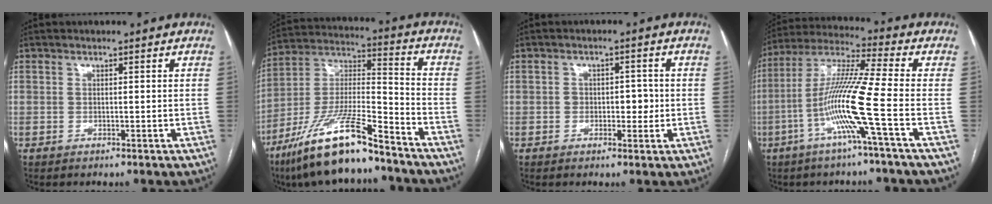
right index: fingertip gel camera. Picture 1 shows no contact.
{"total": 18.1, "force": [-13.2, 2.5, 12.2], "torque": [-0.251, -0.017, -0.238]}
{"total": 3.4, "force": [-0.4, 2.2, 2.6], "torque": [-0.031, 0.010, -0.003]}
{"total": 12.9, "force": [-4.3, -1.8, 12.0], "torque": [-0.240, -0.001, -0.092]}